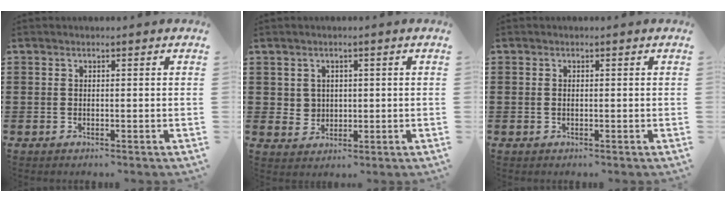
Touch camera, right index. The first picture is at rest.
{"total": 2.4, "force": [0.9, 2.2, 0.4], "torque": [-0.018, 0.012, 0.015]}
{"total": 0.5, "force": [-0.1, 0.3, 0.5], "torque": [-0.012, -0.001, -0.002]}